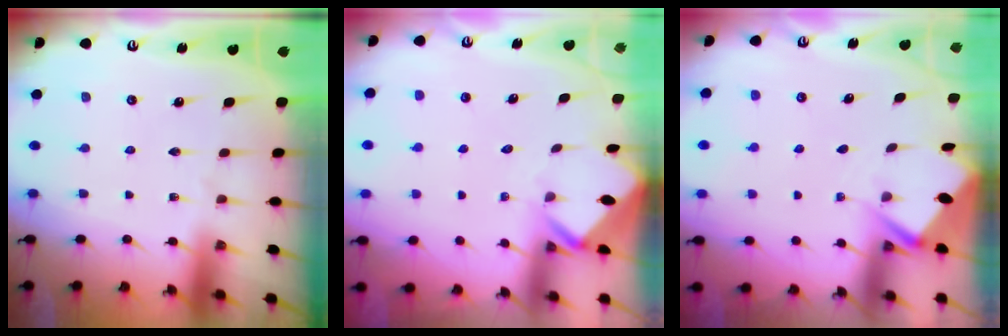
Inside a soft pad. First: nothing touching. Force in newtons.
{"total": 2.6, "press": 2.6, "slide": 0.1}
{"total": 3.0, "press": 2.9, "slide": 0.4}